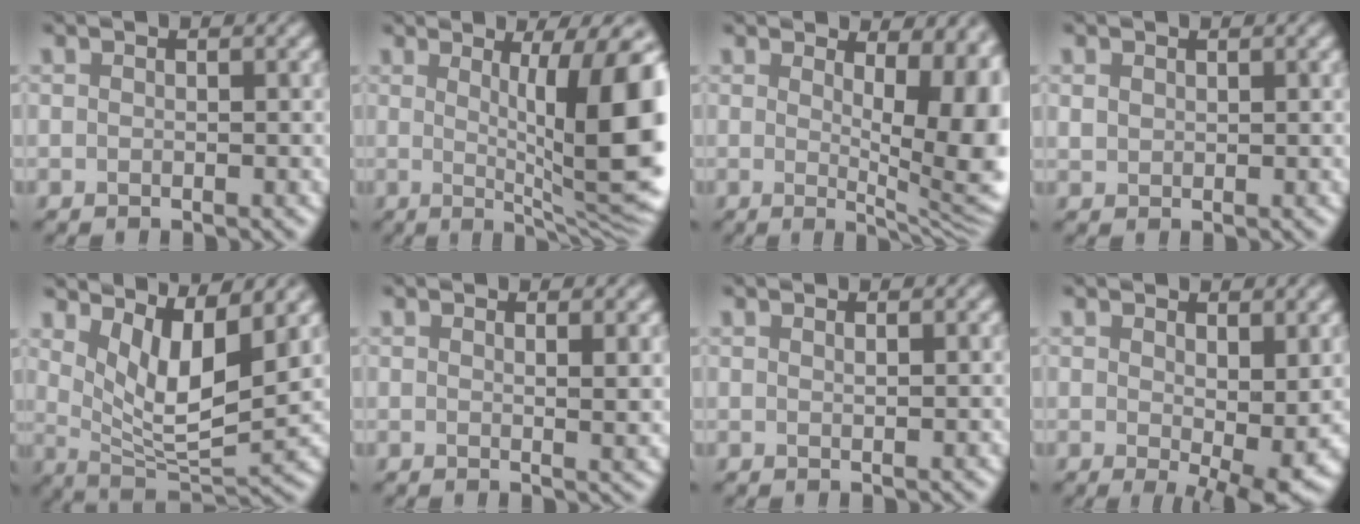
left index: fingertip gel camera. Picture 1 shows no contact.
{"total": 10.8, "force": [1.0, 2.3, 10.5], "torque": [-0.131, -0.006, 0.015]}
{"total": 11.9, "force": [2.7, 4.7, 10.6], "torque": [-0.100, -0.001, 0.044]}
{"total": 0.9, "force": [0.6, 0.6, 0.3], "torque": [-0.009, -0.002, 0.014]}
{"total": 6.8, "force": [3.1, 2.1, 5.6], "torque": [-0.108, -0.016, 0.054]}
{"total": 2.3, "force": [1.5, 0.6, 1.7], "torque": [-0.009, 0.001, 0.018]}
{"total": 0.7, "force": [0.6, 0.1, 0.3], "torque": [0.001, 0.001, 0.006]}
{"total": 5.7, "force": [1.1, 2.2, 5.1], "torque": [-0.086, -0.016, 0.025]}